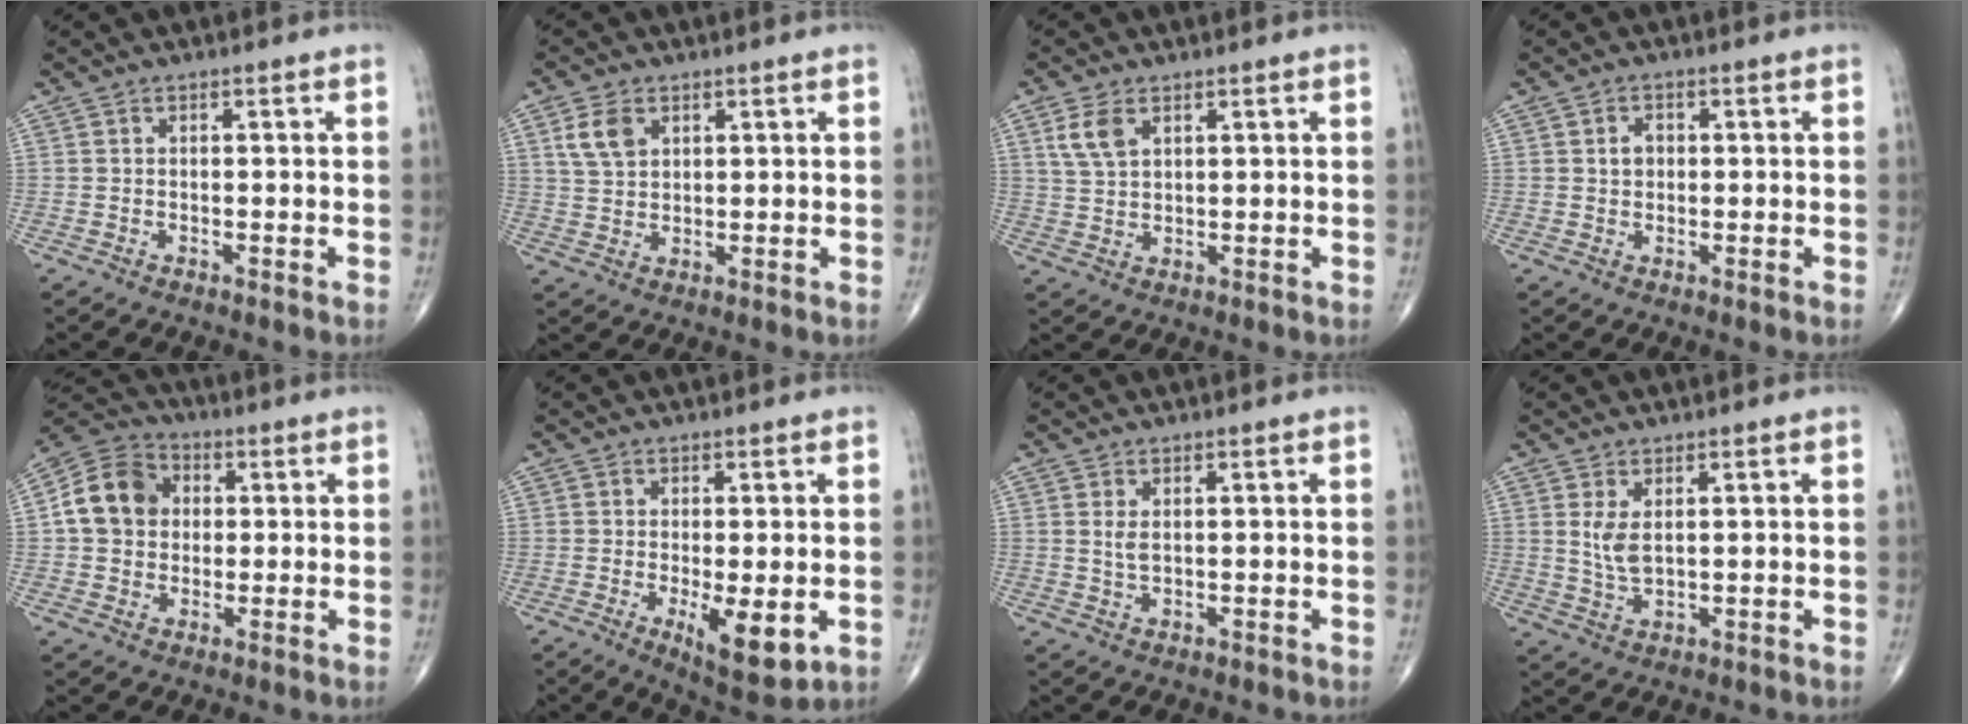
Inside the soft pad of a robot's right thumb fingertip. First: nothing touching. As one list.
[{"total": 5.4, "force": [2.4, 3.6, 3.3], "torque": [-0.056, -0.004, 0.050]}, {"total": 5.0, "force": [2.4, 2.7, 3.4], "torque": [-0.067, -0.002, 0.055]}, {"total": 2.3, "force": [0.3, 1.9, 1.4], "torque": [-0.014, 0.003, 0.006]}, {"total": 11.5, "force": [1.4, 9.5, 6.3], "torque": [-0.098, 0.017, 0.014]}, {"total": 8.4, "force": [-2.0, 2.8, 7.6], "torque": [-0.110, -0.023, -0.025]}, {"total": 2.0, "force": [0.6, 0.9, 1.6], "torque": [-0.032, -0.003, 0.016]}, {"total": 4.1, "force": [1.2, 1.9, 3.4], "torque": [-0.068, -0.011, 0.032]}]